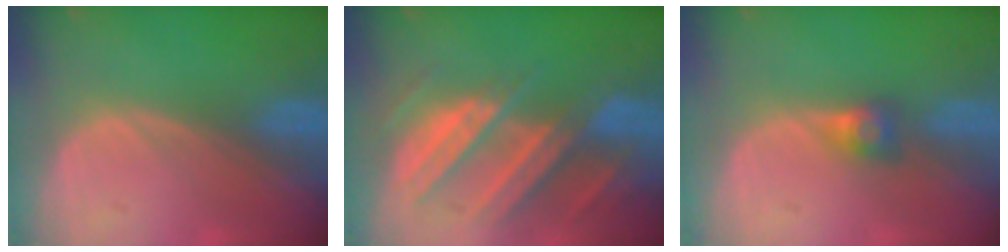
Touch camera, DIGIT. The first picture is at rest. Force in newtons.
{"total": 10.4, "press": 9.1, "slide": 4.9}
{"total": 2.6, "press": 2.4, "slide": 1.0}